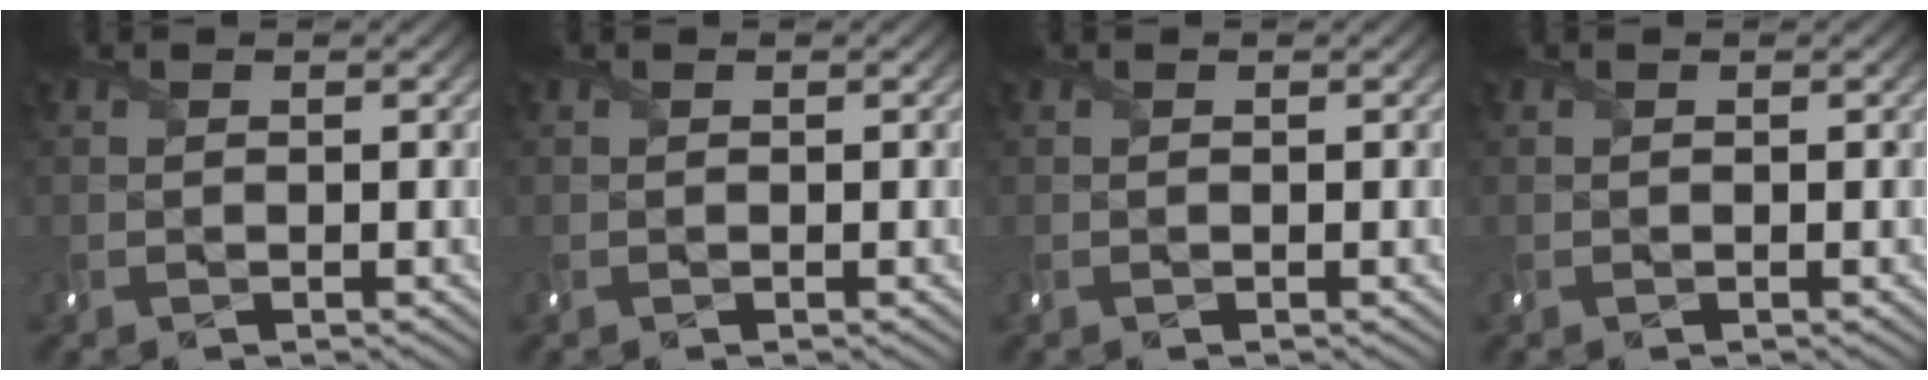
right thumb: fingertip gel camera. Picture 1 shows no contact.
{"total": 0.0}
{"total": 0.0}
{"total": 0.0}